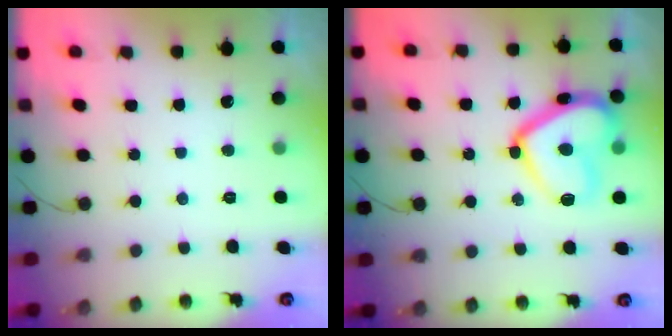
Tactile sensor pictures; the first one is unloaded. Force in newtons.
{"total": 18.0, "press": 17.9, "slide": 1.7}